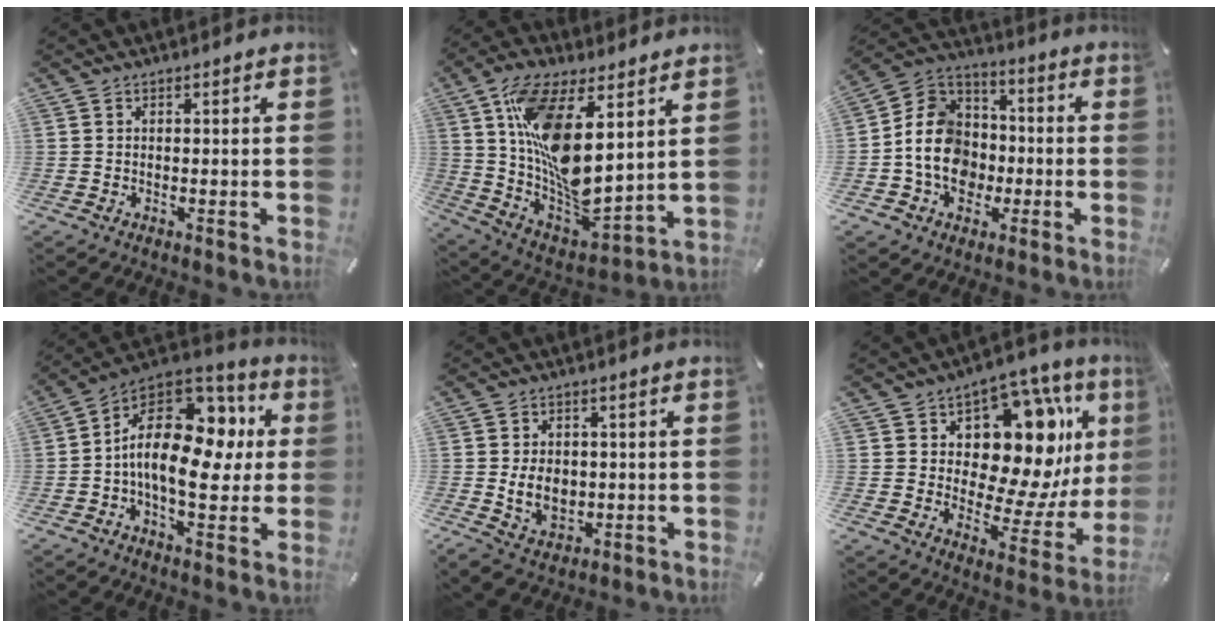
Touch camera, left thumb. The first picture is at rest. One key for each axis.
{"total": 17.7, "fx": 6.8, "fy": 7.5, "fz": 14.6, "tx": -0.295, "ty": -0.056, "tz": 0.119}
{"total": 13.5, "fx": -3.6, "fy": 11.5, "fz": 6.1, "tx": -0.135, "ty": 0.033, "tz": -0.063}
{"total": 20.7, "fx": 1.6, "fy": 11.9, "fz": 16.8, "tx": -0.275, "ty": -0.002, "tz": 0.030}
{"total": 7.5, "fx": -0.7, "fy": 6.0, "fz": 4.4, "tx": -0.087, "ty": -0.005, "tz": -0.017}
{"total": 17.7, "fx": 7.5, "fy": 11.0, "fz": 11.7, "tx": -0.157, "ty": -0.059, "tz": 0.132}